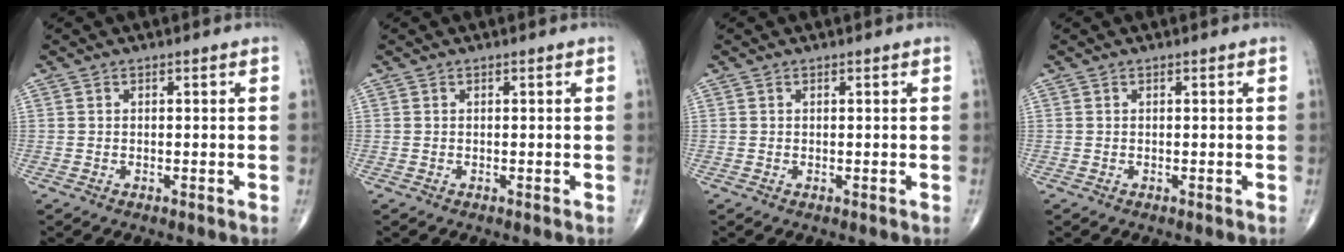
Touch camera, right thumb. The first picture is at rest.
{"total": 0.0}
{"total": 0.0}
{"total": 0.0}